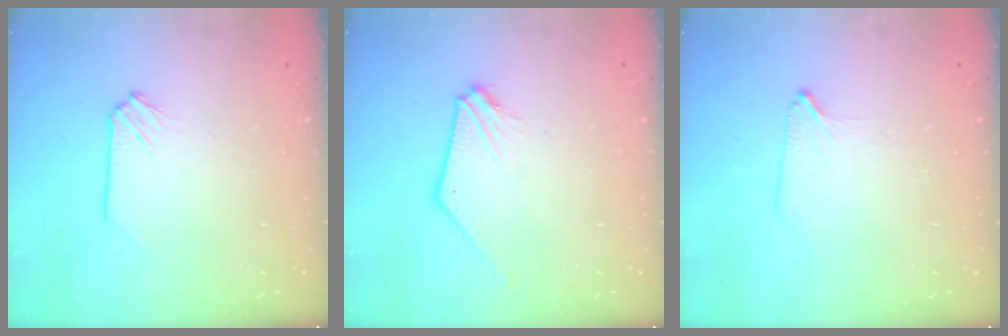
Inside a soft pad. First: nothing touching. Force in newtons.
{"total": 3.0, "press": 3.0, "slide": 0.5}
{"total": 1.2, "press": 1.2, "slide": 0.3}